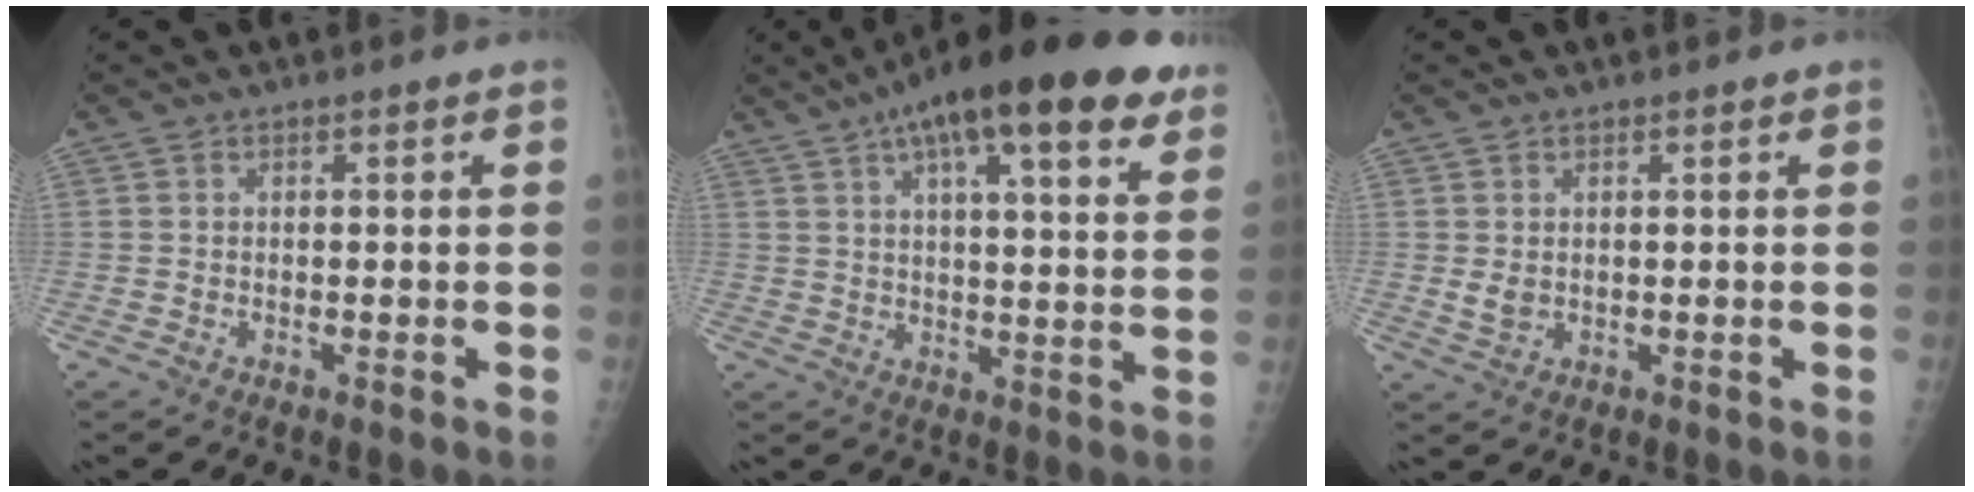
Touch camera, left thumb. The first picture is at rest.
{"total": 22.4, "force": [13.4, 5.9, 16.9], "torque": [-0.244, -0.010, 0.189]}
{"total": 2.2, "force": [0.6, 1.5, 1.5], "torque": [-0.021, -0.008, 0.016]}